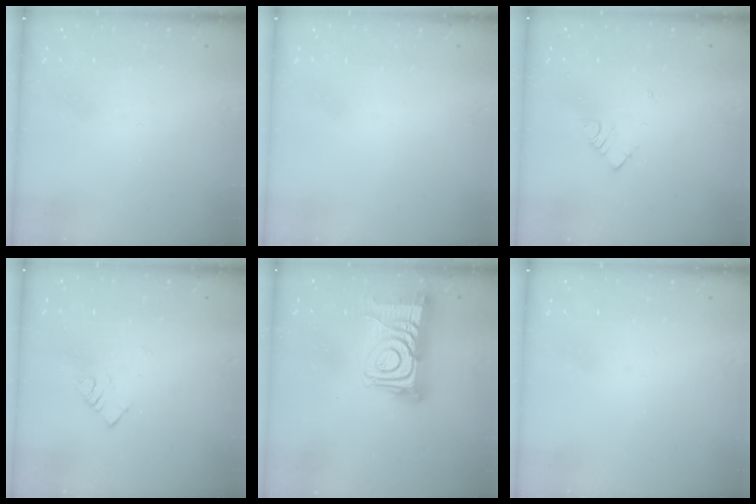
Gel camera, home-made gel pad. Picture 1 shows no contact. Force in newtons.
{"total": 1.5, "press": 1.5, "slide": 0.1}
{"total": 3.2, "press": 3.1, "slide": 0.4}
{"total": 2.6, "press": 2.6, "slide": 0.4}
{"total": 15.0, "press": 14.9, "slide": 1.1}
{"total": 0.0}